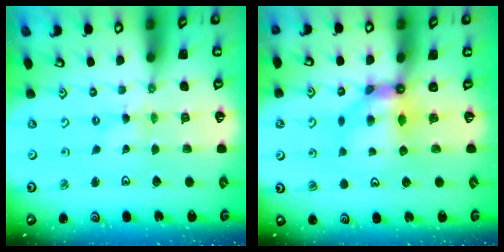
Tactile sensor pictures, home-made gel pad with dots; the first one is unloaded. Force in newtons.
{"total": 7.5, "press": 7.5, "slide": 0.9}